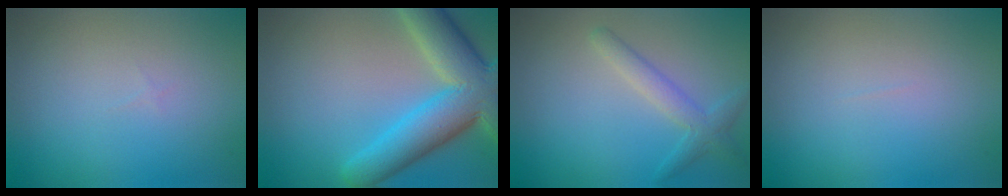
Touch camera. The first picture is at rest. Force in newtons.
{"total": 10.2, "press": 10.2, "slide": 0.6}
{"total": 2.5, "press": 2.5, "slide": 0.2}
{"total": 0.0}